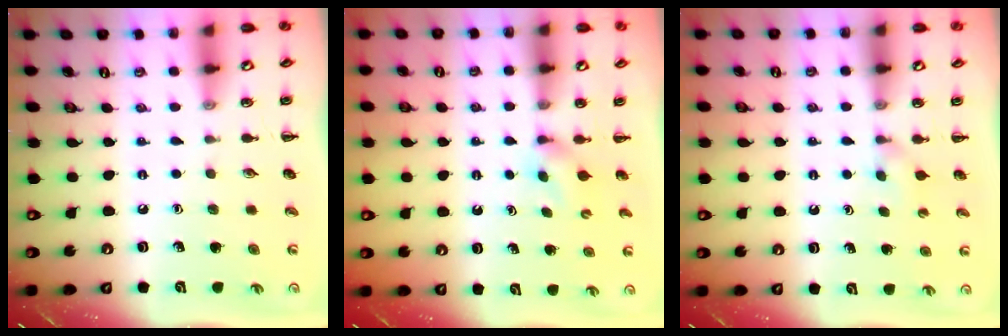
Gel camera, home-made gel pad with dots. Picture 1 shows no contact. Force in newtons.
{"total": 2.9, "press": 2.8, "slide": 0.9}
{"total": 2.9, "press": 2.7, "slide": 1.2}